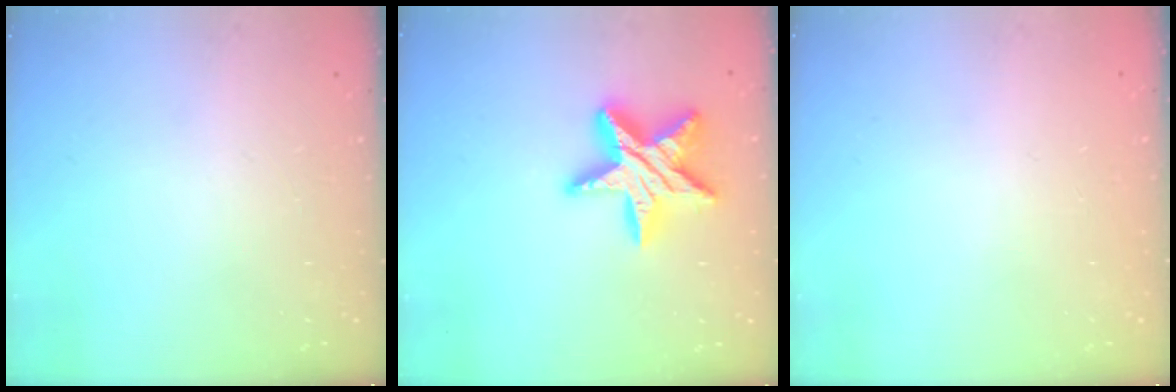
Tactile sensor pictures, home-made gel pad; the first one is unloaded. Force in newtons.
{"total": 16.9, "press": 16.9, "slide": 0.9}
{"total": 0.0}